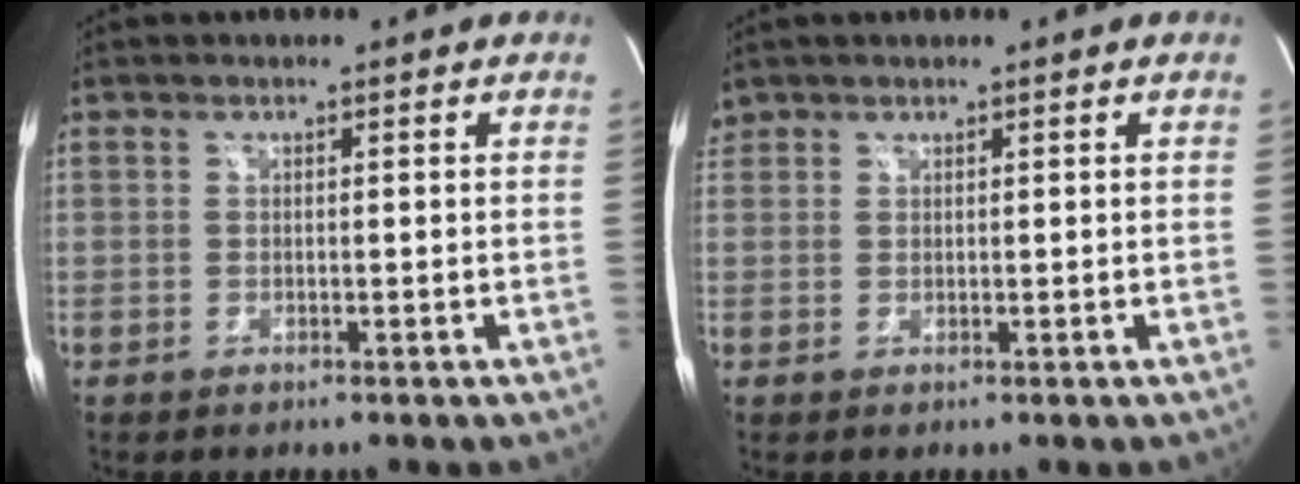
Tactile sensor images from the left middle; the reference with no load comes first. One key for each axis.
{"total": 1.6, "fx": 1.2, "fy": 1.0, "fz": 0.0, "tx": 0.000, "ty": 0.016, "tz": 0.024}